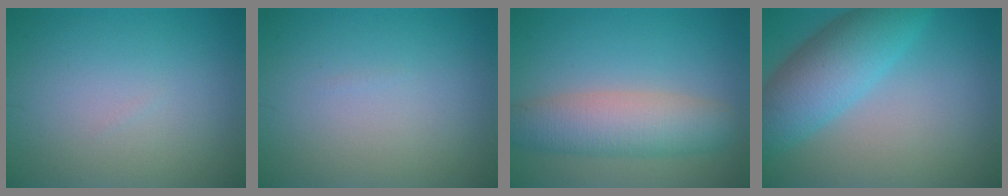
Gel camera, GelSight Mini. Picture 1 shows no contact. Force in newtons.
{"total": 0.0}
{"total": 5.7, "press": 5.7, "slide": 0.3}
{"total": 7.0, "press": 7.0, "slide": 0.3}